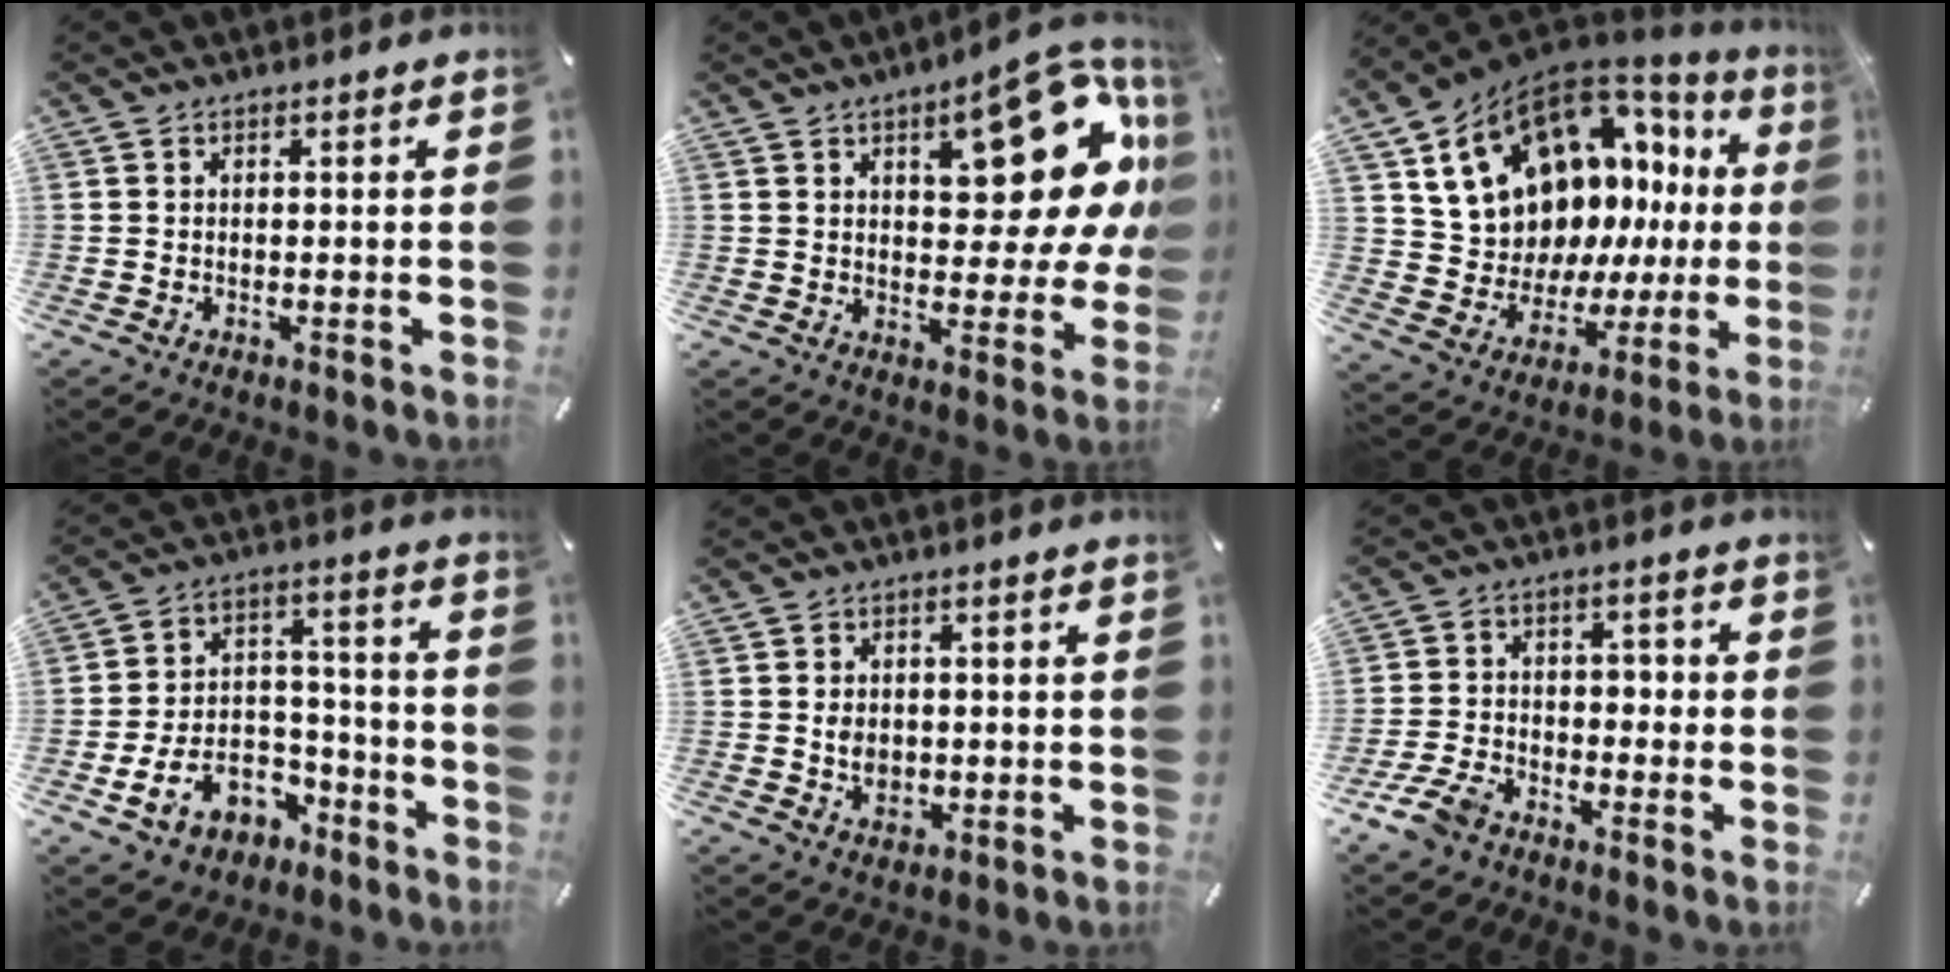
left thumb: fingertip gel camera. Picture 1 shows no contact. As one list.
[{"total": 20.6, "force": [9.1, 9.8, 15.6], "torque": [-0.177, -0.069, 0.145]}, {"total": 16.4, "force": [8.4, 11.6, 8.0], "torque": [-0.145, -0.072, 0.177]}, {"total": 12.2, "force": [-5.5, 9.3, 5.8], "torque": [-0.099, 0.044, -0.085]}, {"total": 4.2, "force": [-0.4, 3.5, 2.3], "torque": [-0.042, -0.005, -0.012]}, {"total": 8.0, "force": [-5.0, 5.3, 3.2], "torque": [-0.070, 0.030, -0.095]}]